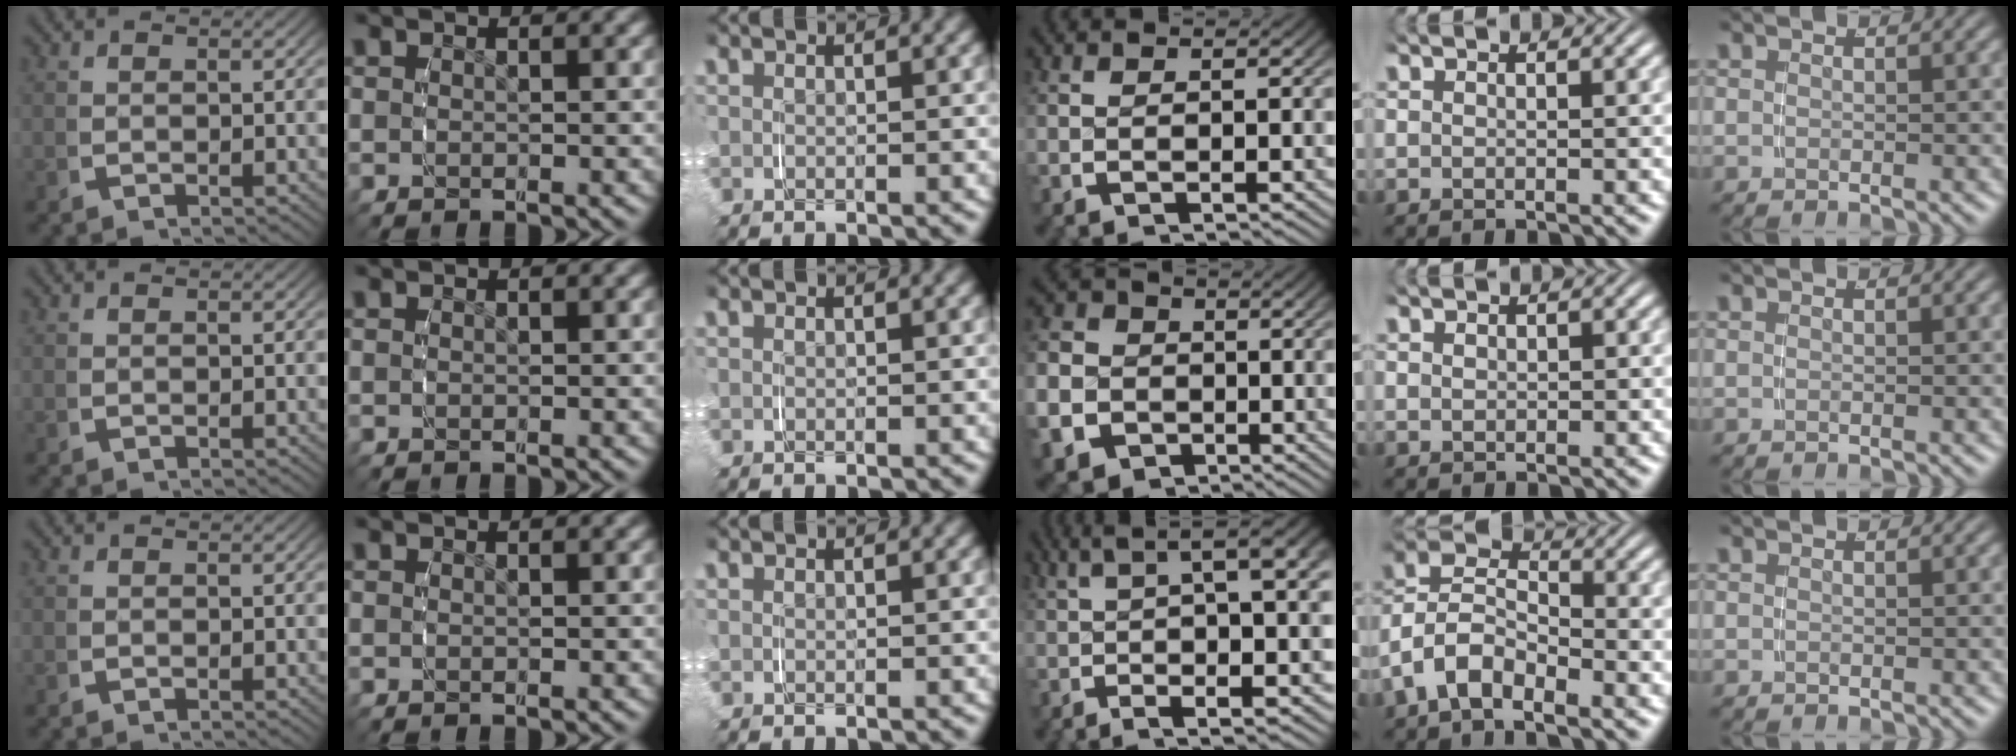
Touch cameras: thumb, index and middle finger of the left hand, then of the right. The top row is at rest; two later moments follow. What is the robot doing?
{"motion": "grasp_and_lifting", "object": "jacket"}